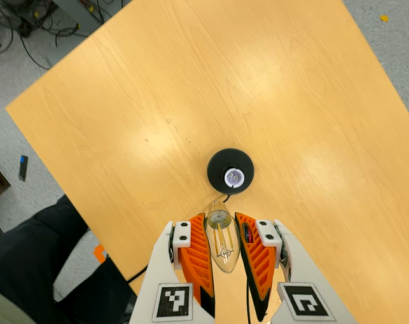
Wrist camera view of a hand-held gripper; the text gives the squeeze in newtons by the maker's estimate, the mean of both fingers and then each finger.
{"total": 19.2, "left": 21.1, "right": 17.3}